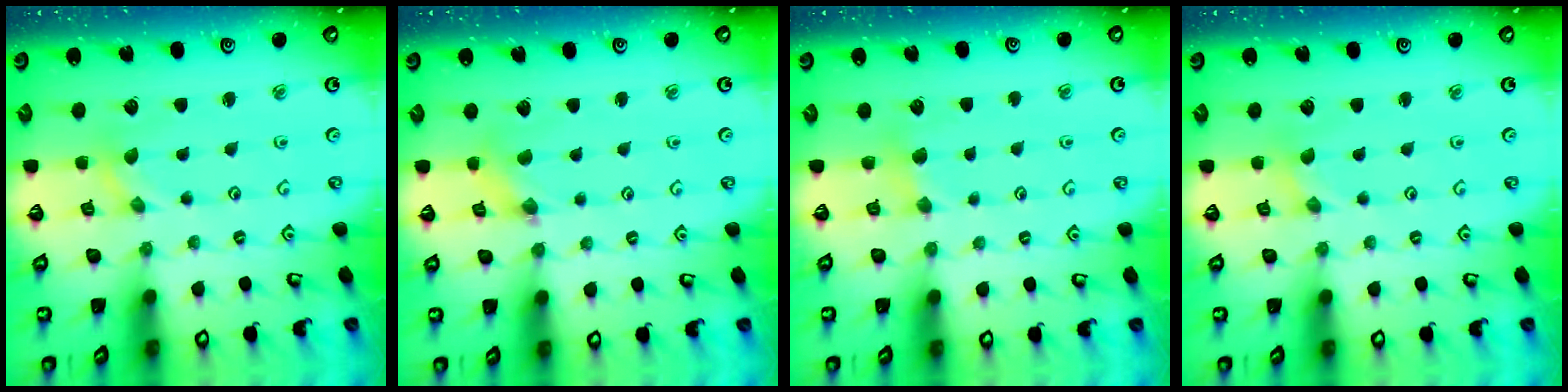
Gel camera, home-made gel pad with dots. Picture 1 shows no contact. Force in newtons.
{"total": 1.2, "press": 1.2, "slide": 0.3}
{"total": 5.5, "press": 5.5, "slide": 0.6}
{"total": 0.0}